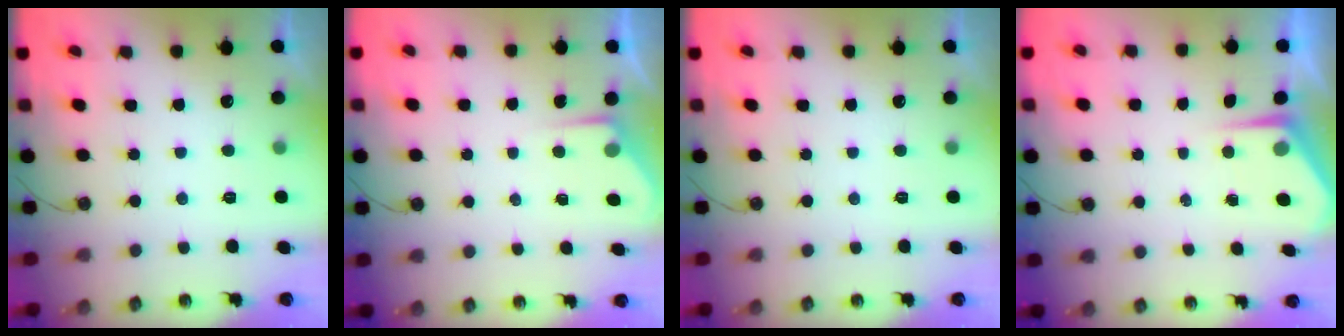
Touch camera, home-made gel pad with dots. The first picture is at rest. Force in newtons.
{"total": 2.8, "press": 2.8, "slide": 0.4}
{"total": 0.0}
{"total": 4.4, "press": 4.3, "slide": 0.4}